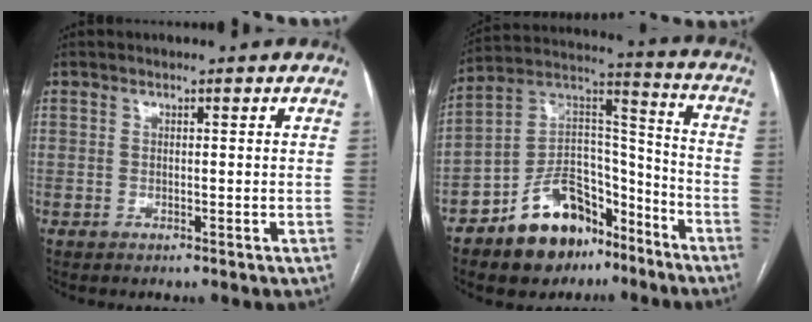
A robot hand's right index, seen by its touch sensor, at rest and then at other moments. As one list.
[{"total": 16.1, "force": [-10.5, 8.9, 8.2], "torque": [-0.140, 0.047, -0.174]}]